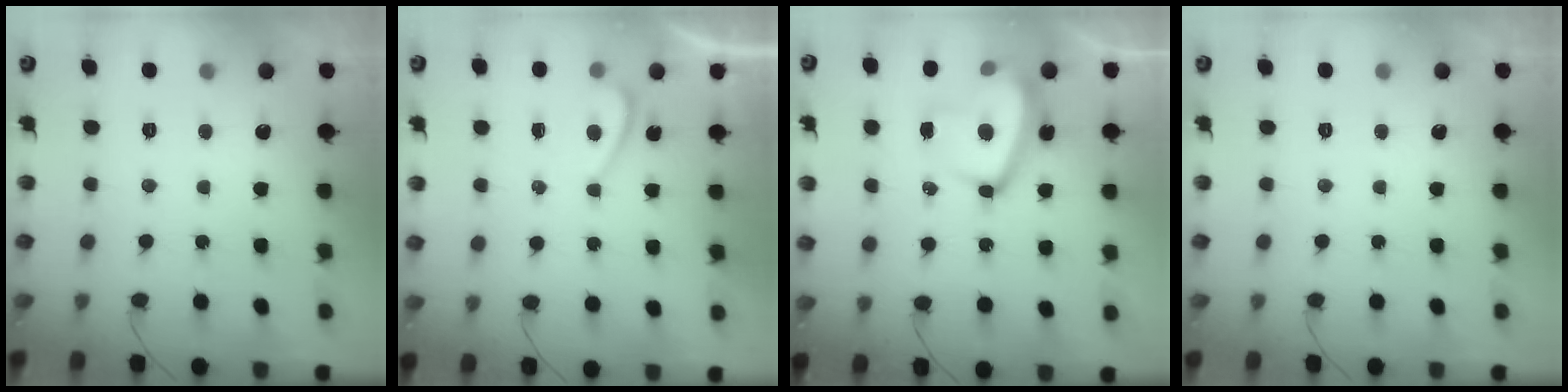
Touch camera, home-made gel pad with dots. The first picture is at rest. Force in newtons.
{"total": 0.7, "press": 0.5, "slide": 0.5}
{"total": 16.4, "press": 16.3, "slide": 1.2}
{"total": 0.0}